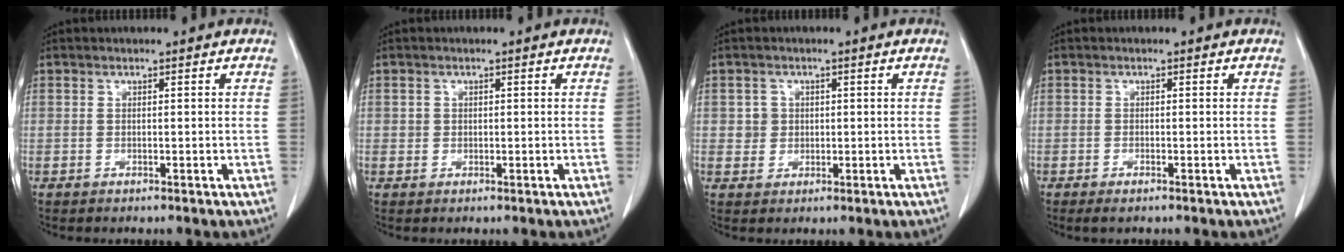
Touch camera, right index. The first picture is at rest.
{"total": 0.9, "force": [0.2, 0.9, 0.2], "torque": [0.003, 0.003, 0.002]}
{"total": 2.4, "force": [0.4, 2.3, 0.3], "torque": [0.002, 0.002, 0.008]}
{"total": 1.3, "force": [-0.8, 0.3, 1.0], "torque": [-0.013, -0.002, -0.008]}